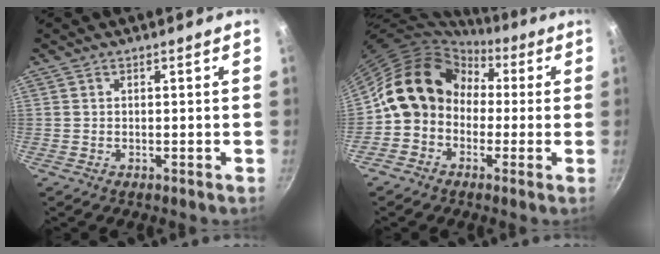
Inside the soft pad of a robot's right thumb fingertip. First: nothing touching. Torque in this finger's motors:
{"motor_torque": [1.83, 1.64, 0.30, -0.05, 0.40]}